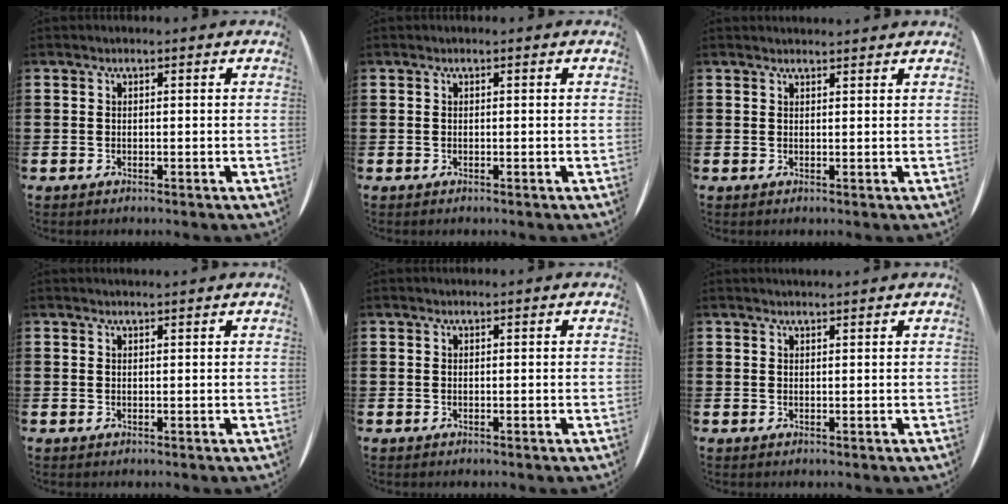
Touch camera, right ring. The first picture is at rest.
{"total": 0.0}
{"total": 1.0, "force": [1.0, -0.1, -0.1], "torque": [0.003, 0.001, 0.019]}
{"total": 0.7, "force": [0.7, -0.2, 0.0], "torque": [0.001, -0.001, 0.013]}
{"total": 0.0}
{"total": 0.8, "force": [0.8, -0.2, 0.0], "torque": [0.002, -0.001, 0.015]}